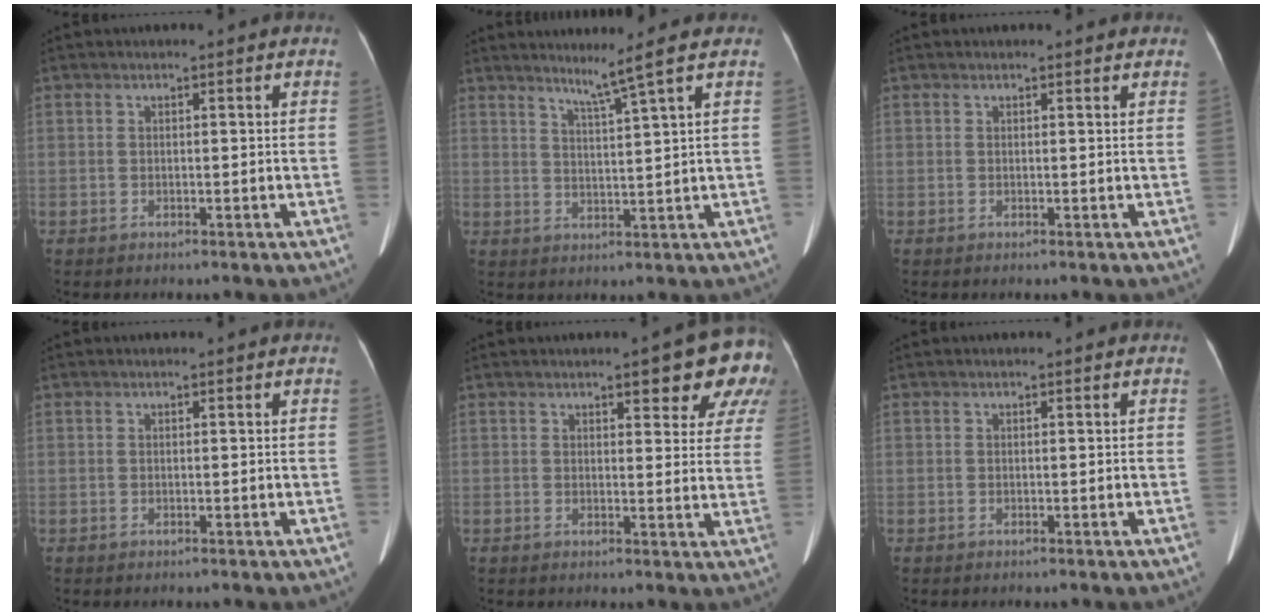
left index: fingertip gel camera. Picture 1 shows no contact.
{"total": 4.1, "force": [2.7, -2.1, 2.2], "torque": [-0.040, -0.034, 0.054]}
{"total": 3.2, "force": [2.9, 0.7, 1.1], "torque": [-0.011, 0.002, 0.028]}
{"total": 0.0}
{"total": 10.2, "force": [7.1, 2.8, 6.7], "torque": [-0.061, -0.014, 0.064]}
{"total": 0.0}